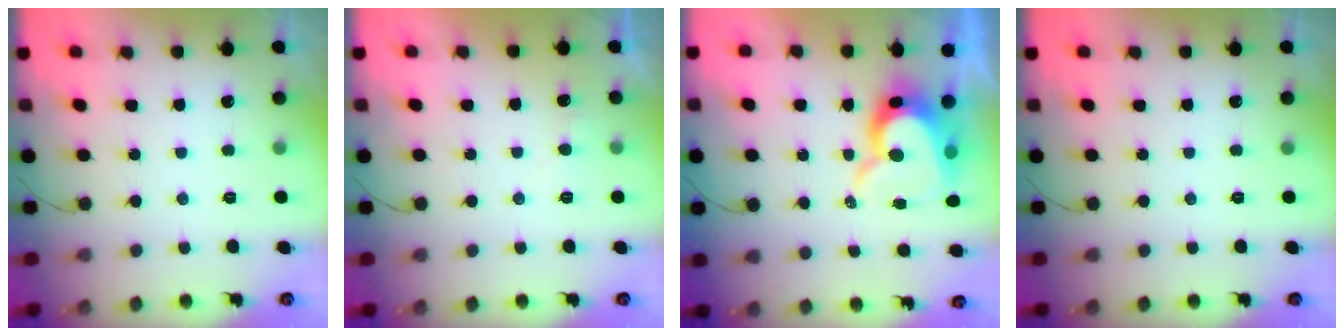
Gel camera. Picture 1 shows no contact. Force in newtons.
{"total": 3.7, "press": 3.7, "slide": 0.4}
{"total": 13.4, "press": 13.4, "slide": 1.1}
{"total": 0.0}